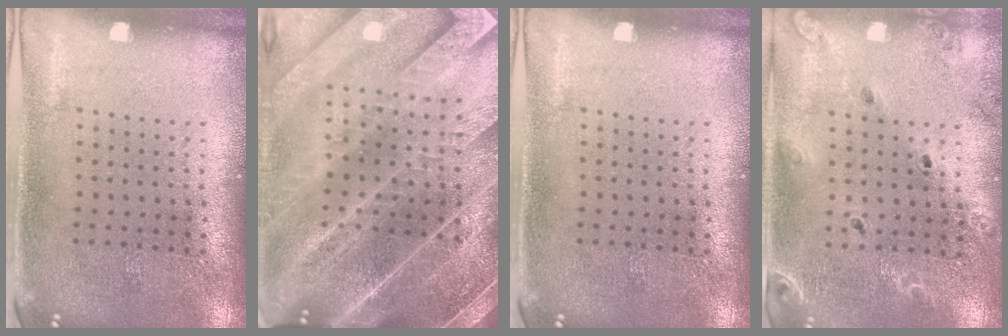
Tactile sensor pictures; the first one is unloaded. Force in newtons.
{"total": 5.1, "press": 4.4, "slide": 2.5}
{"total": 0.0}
{"total": 1.5, "press": 1.4, "slide": 0.2}